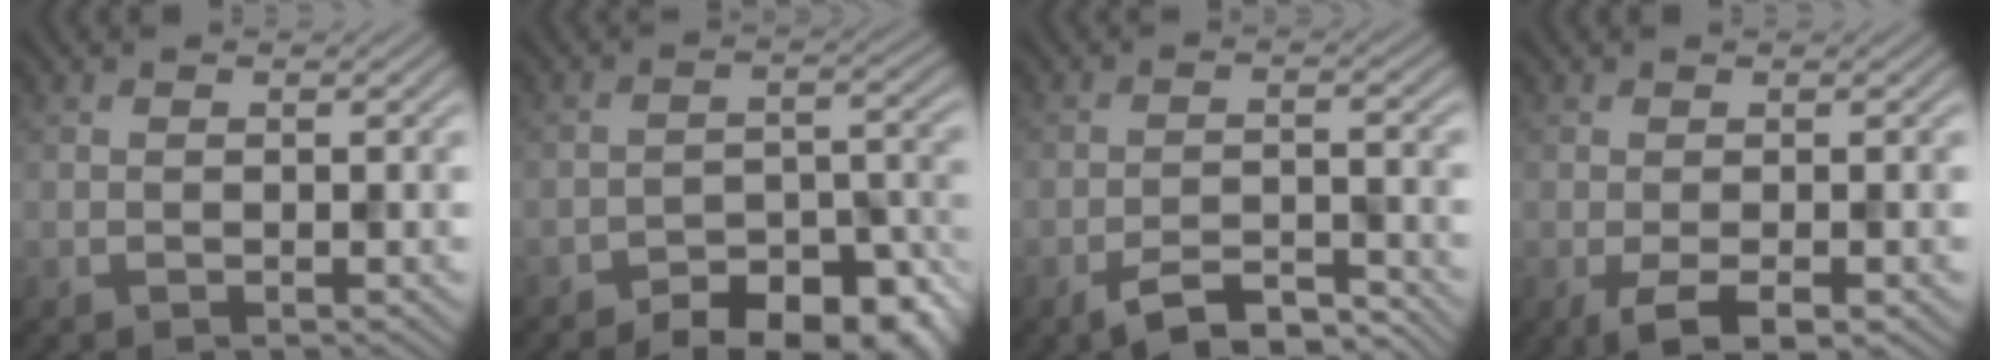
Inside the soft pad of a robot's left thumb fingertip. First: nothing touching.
{"total": 11.3, "force": [-8.8, 4.5, 5.5], "torque": [-0.070, -0.007, -0.120]}
{"total": 5.5, "force": [-4.5, 1.3, 3.0], "torque": [-0.053, -0.002, -0.078]}
{"total": 3.8, "force": [-1.7, 1.1, 3.2], "torque": [-0.062, -0.005, -0.031]}